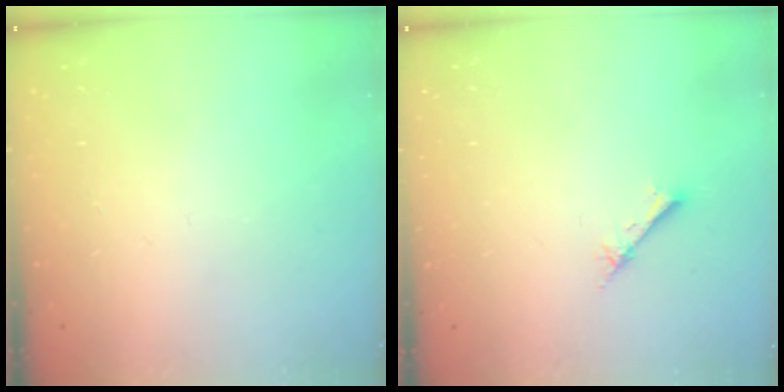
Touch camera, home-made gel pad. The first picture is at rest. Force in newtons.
{"total": 2.7, "press": 2.6, "slide": 0.3}